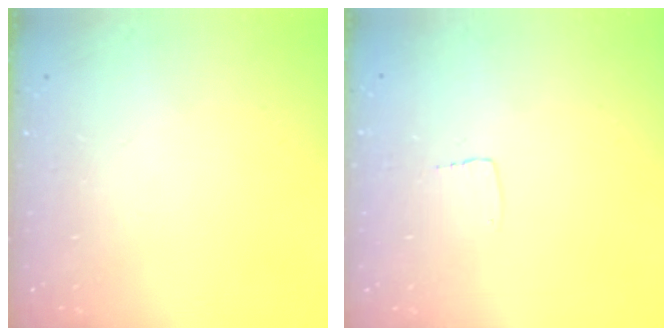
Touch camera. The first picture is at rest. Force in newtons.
{"total": 2.3, "press": 2.3, "slide": 0.1}